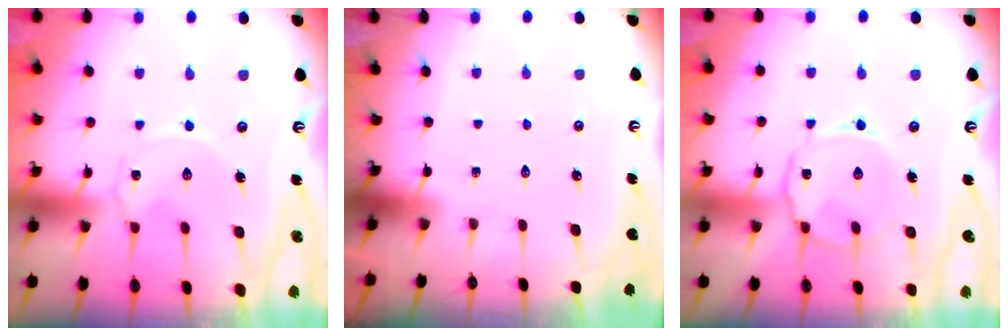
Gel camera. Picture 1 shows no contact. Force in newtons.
{"total": 0.0}
{"total": 8.1, "press": 8.1, "slide": 0.8}